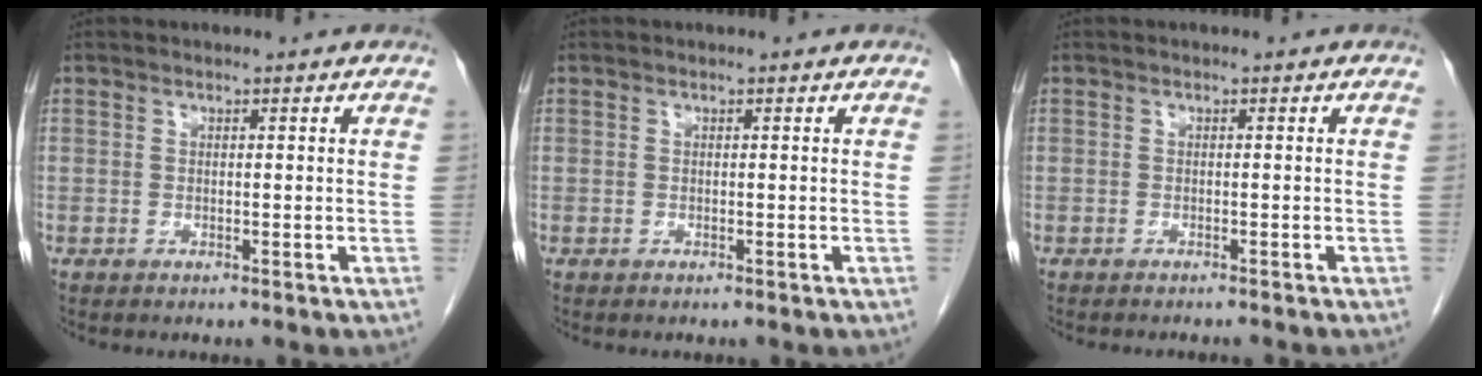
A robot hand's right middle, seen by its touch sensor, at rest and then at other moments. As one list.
[{"total": 0.0}, {"total": 3.9, "force": [-3.6, 0.3, 1.5], "torque": [-0.015, -0.004, -0.046]}]